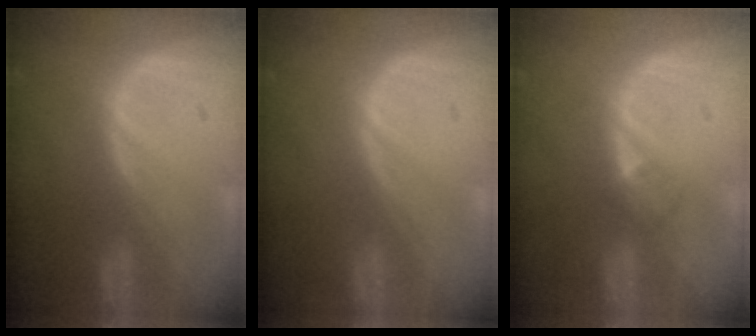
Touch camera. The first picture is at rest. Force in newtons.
{"total": 0.0}
{"total": 2.1, "press": 1.8, "slide": 1.0}